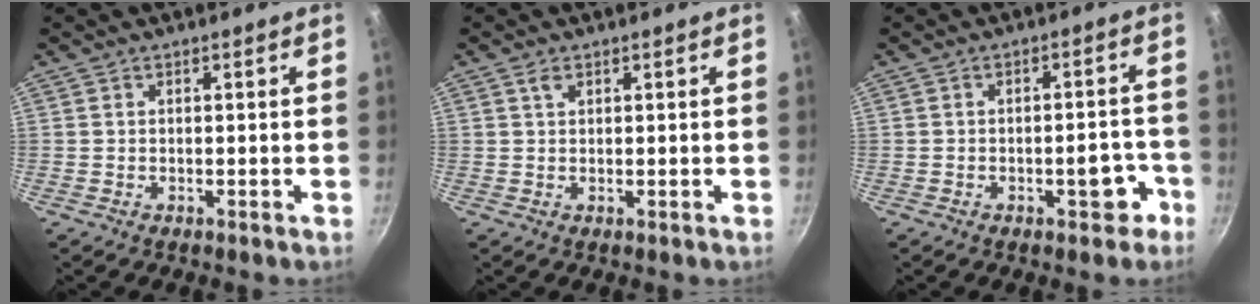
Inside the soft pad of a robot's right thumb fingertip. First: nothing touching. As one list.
[{"total": 1.5, "force": [0.8, 0.8, 0.9], "torque": [-0.015, -0.001, 0.015]}, {"total": 6.0, "force": [-2.9, 2.8, 4.4], "torque": [-0.021, 0.034, -0.033]}]